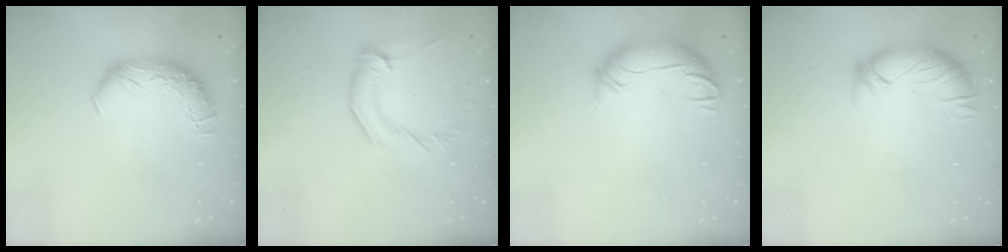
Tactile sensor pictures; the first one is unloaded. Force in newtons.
{"total": 0.9, "press": 0.7, "slide": 0.6}
{"total": 3.7, "press": 2.6, "slide": 2.7}
{"total": 3.6, "press": 3.3, "slide": 1.4}